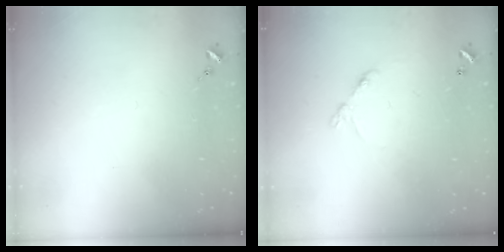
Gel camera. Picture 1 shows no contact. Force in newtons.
{"total": 6.8, "press": 6.8, "slide": 0.5}